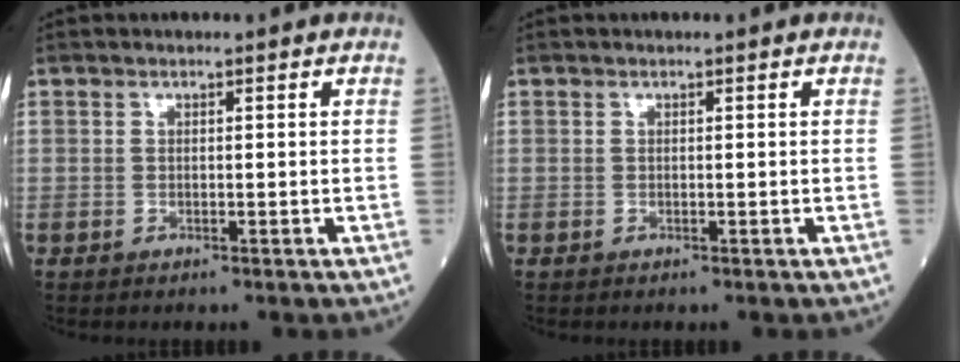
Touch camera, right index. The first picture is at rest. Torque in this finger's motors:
{"motor_torque": [0.01, -0.01, 0.00, 0.01]}